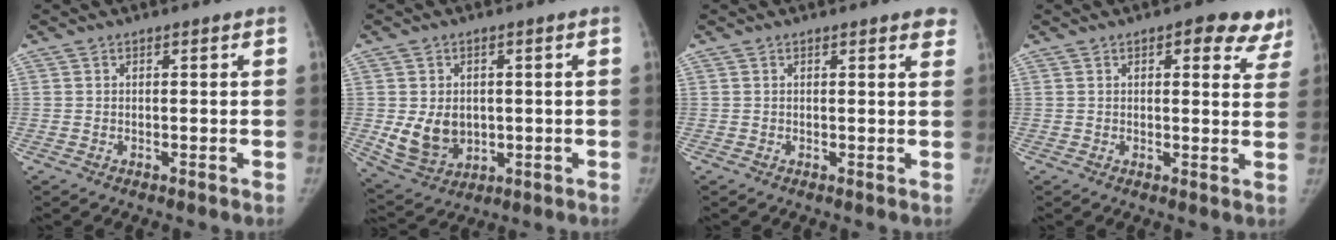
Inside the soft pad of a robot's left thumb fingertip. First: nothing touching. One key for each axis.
{"total": 9.1, "fx": -0.3, "fy": 7.0, "fz": 5.7, "tx": -0.081, "ty": -0.010, "tz": 0.015}
{"total": 2.5, "fx": 2.0, "fy": 0.7, "fz": 1.4, "tx": -0.004, "ty": -0.005, "tz": 0.015}
{"total": 8.9, "fx": 5.5, "fy": 3.9, "fz": 5.7, "tx": -0.026, "ty": -0.020, "tz": 0.055}